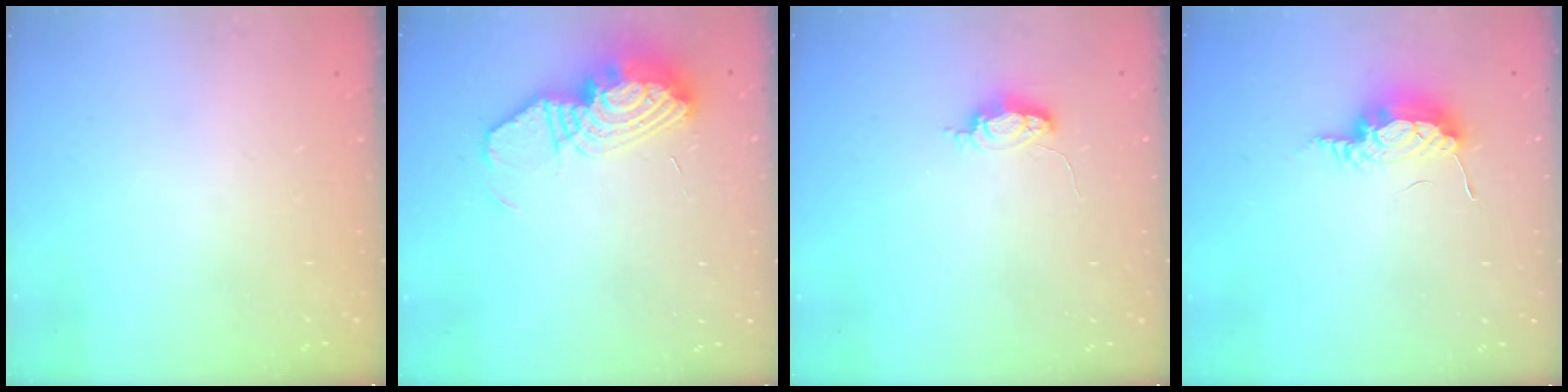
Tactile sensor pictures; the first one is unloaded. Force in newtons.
{"total": 13.3, "press": 13.3, "slide": 1.1}
{"total": 4.0, "press": 3.9, "slide": 0.5}
{"total": 11.3, "press": 9.0, "slide": 6.9}